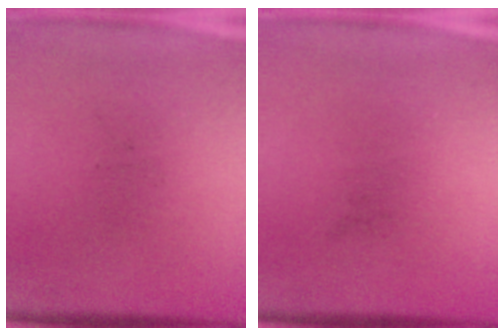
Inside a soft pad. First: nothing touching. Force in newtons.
{"total": 0.0}